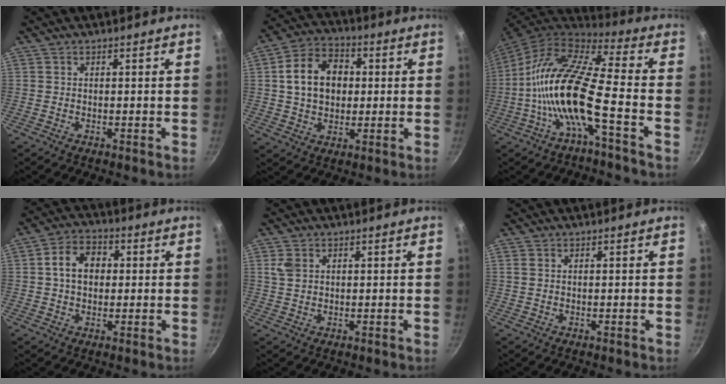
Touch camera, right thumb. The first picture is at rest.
{"total": 12.3, "force": [1.6, 9.2, 8.0], "torque": [-0.114, 0.019, 0.019]}
{"total": 16.9, "force": [-4.8, 4.3, 15.7], "torque": [-0.301, 0.043, -0.108]}
{"total": 8.0, "force": [0.9, 5.9, 5.2], "torque": [-0.066, 0.016, 0.005]}
{"total": 3.0, "force": [1.2, 2.1, 1.8], "torque": [-0.034, 0.000, 0.024]}
{"total": 0.9, "force": [0.4, 0.6, 0.6], "torque": [-0.012, 0.002, 0.008]}